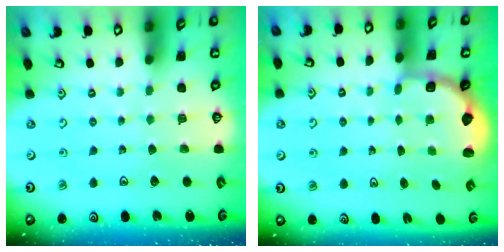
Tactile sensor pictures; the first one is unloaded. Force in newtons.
{"total": 2.7, "press": 2.0, "slide": 1.9}